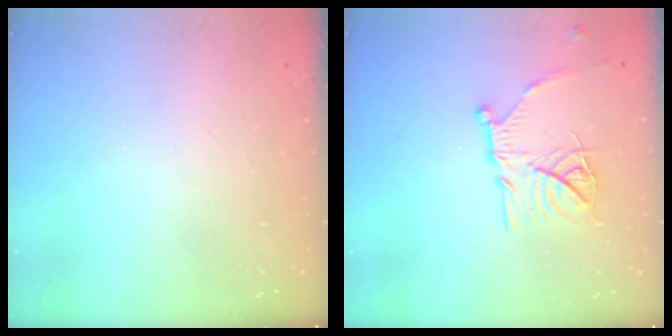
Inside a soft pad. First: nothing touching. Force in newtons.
{"total": 17.1, "press": 17.0, "slide": 1.5}